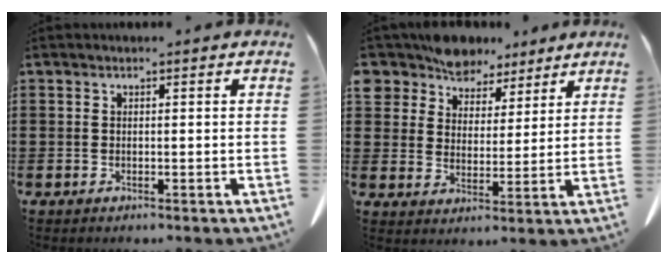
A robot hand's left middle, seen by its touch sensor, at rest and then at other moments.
{"total": 7.3, "force": [6.6, 3.0, 0.4], "torque": [-0.050, -0.032, 0.124]}